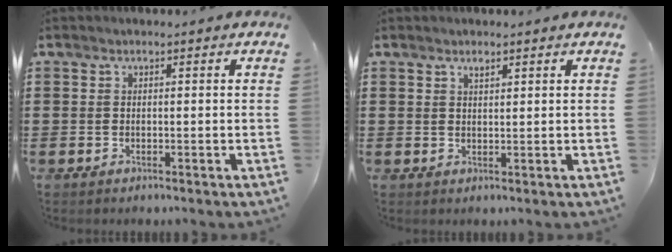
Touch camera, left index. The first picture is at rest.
{"total": 1.0, "force": [0.9, 0.3, 0.5], "torque": [-0.011, 0.001, 0.015]}